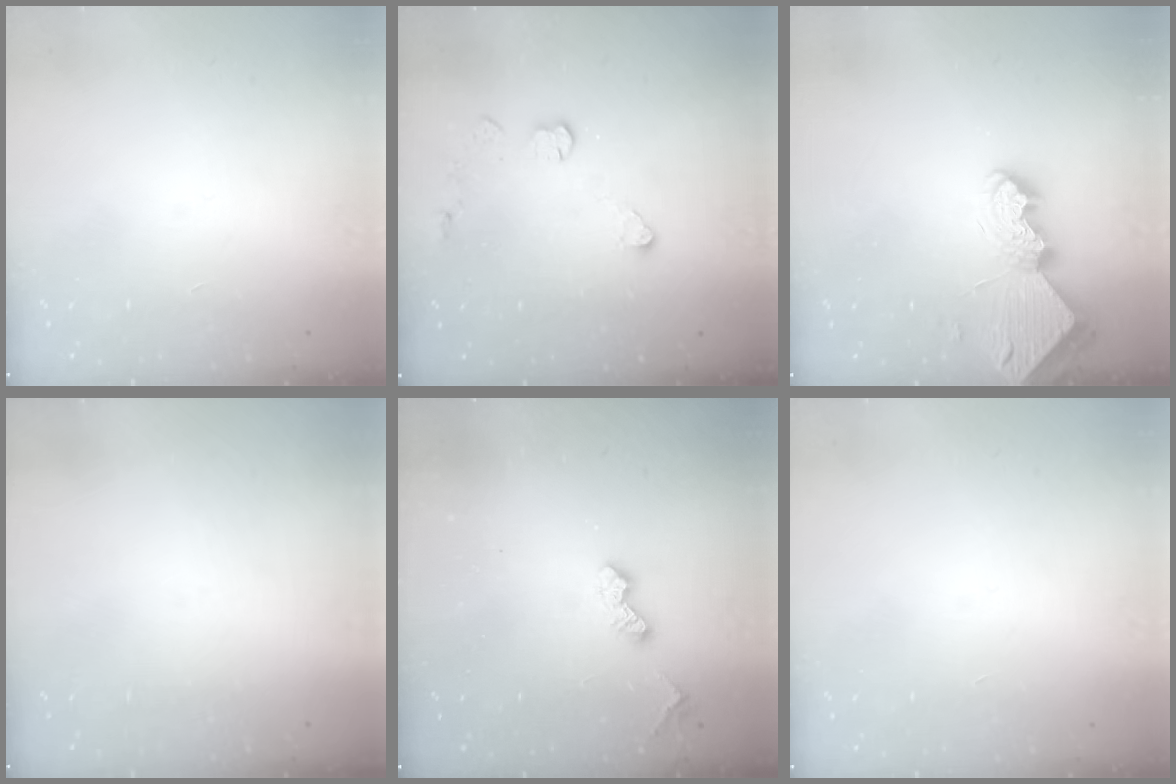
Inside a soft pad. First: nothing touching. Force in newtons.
{"total": 5.1, "press": 5.1, "slide": 0.2}
{"total": 8.7, "press": 8.7, "slide": 0.7}
{"total": 0.0}
{"total": 5.2, "press": 5.2, "slide": 0.8}
{"total": 0.0}